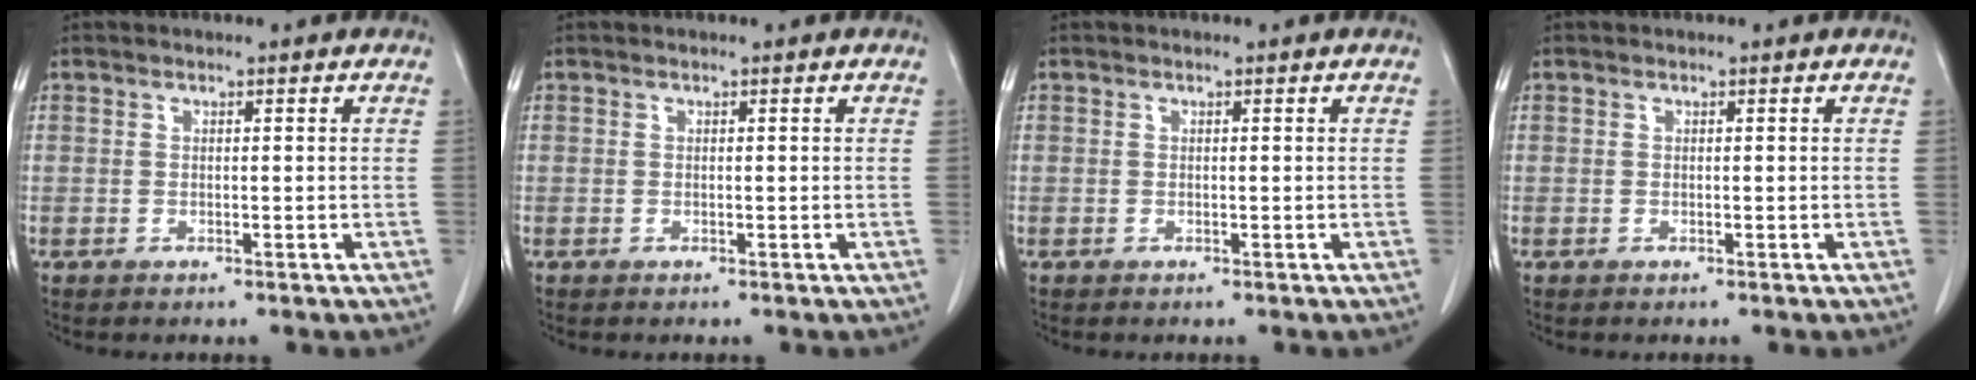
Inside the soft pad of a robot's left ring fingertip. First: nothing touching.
{"total": 0.0}
{"total": 0.0}
{"total": 0.0}